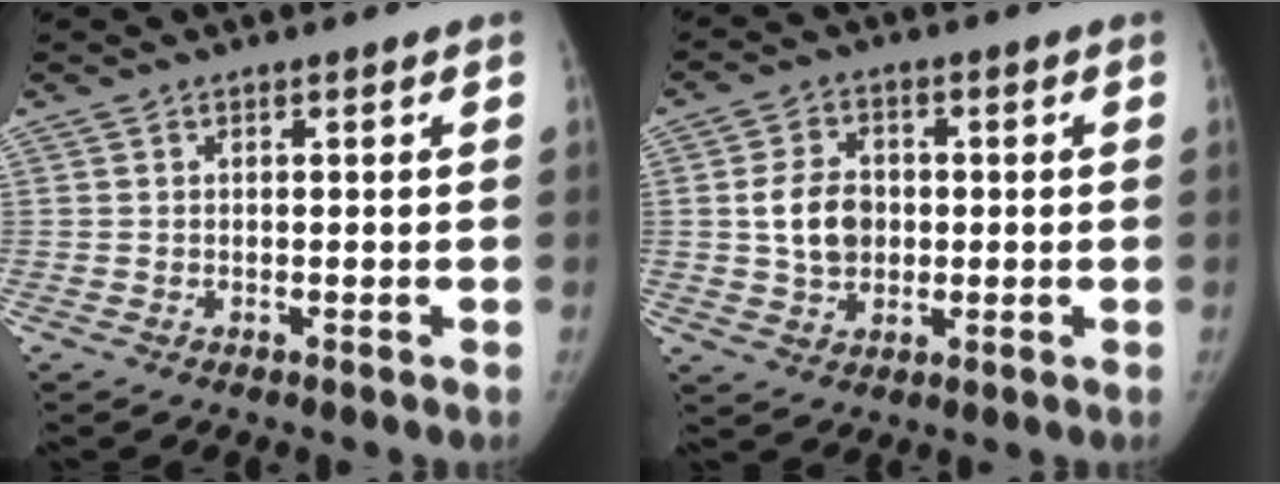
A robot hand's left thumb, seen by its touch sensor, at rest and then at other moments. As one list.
[{"total": 8.0, "force": [0.2, 6.2, 5.0], "torque": [-0.066, 0.004, 0.006]}]